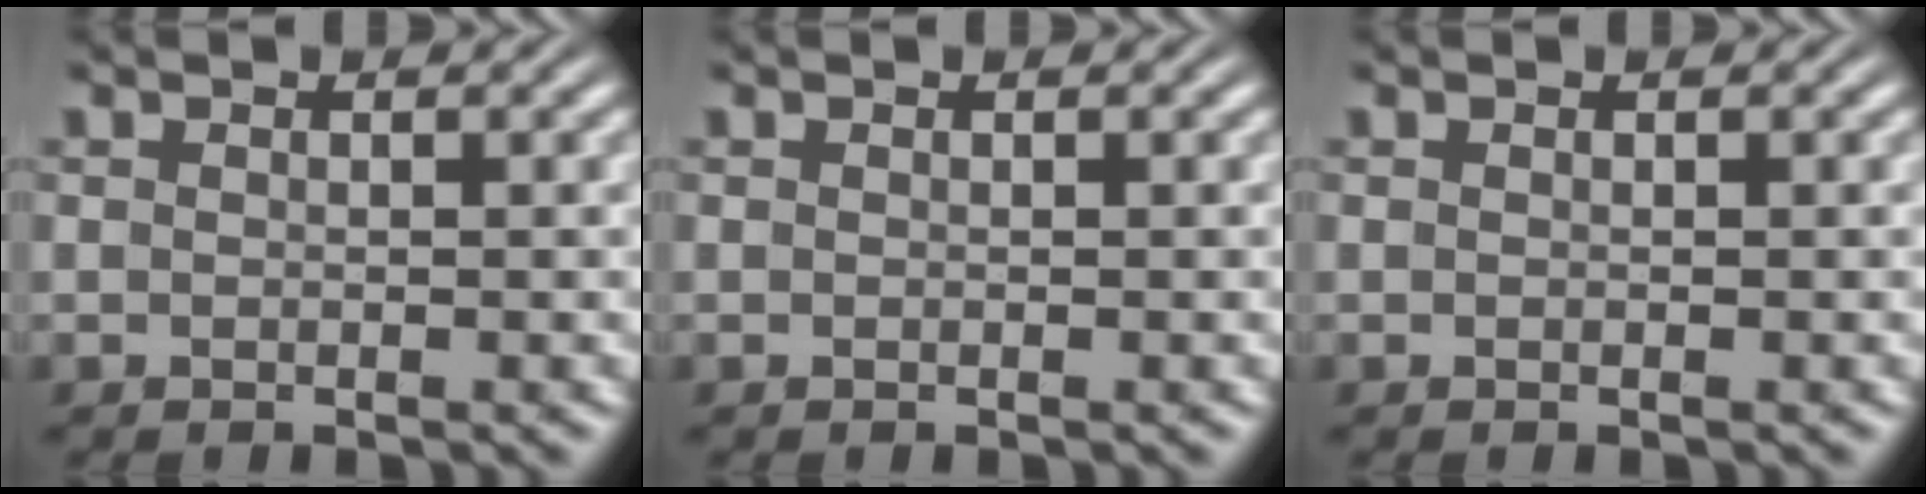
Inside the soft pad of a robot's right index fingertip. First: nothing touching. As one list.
[{"total": 0.0}, {"total": 0.0}]